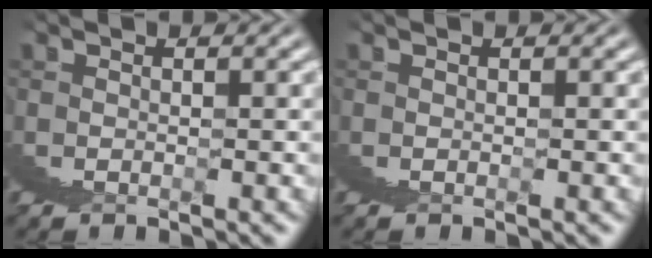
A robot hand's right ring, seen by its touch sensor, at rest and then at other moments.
{"total": 0.0}